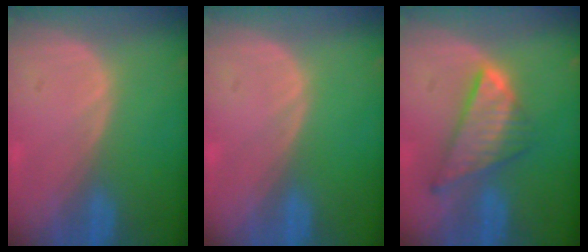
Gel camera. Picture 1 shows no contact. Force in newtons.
{"total": 0.0}
{"total": 8.7, "press": 7.5, "slide": 4.4}